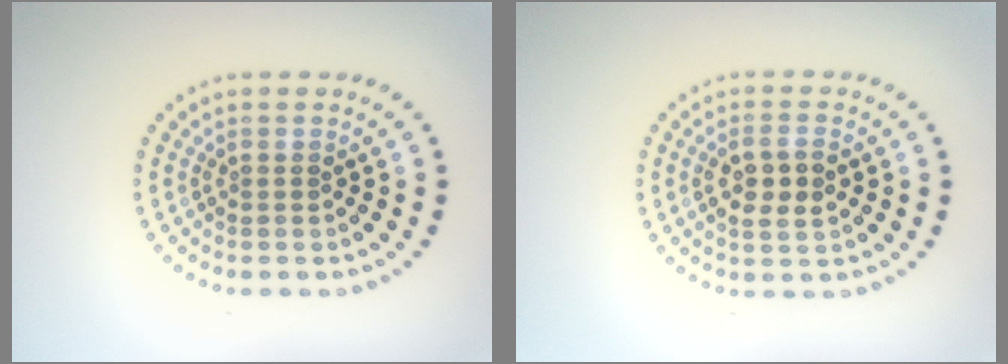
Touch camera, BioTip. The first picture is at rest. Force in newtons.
{"total": 3.2, "press": 3.1, "slide": 0.6}